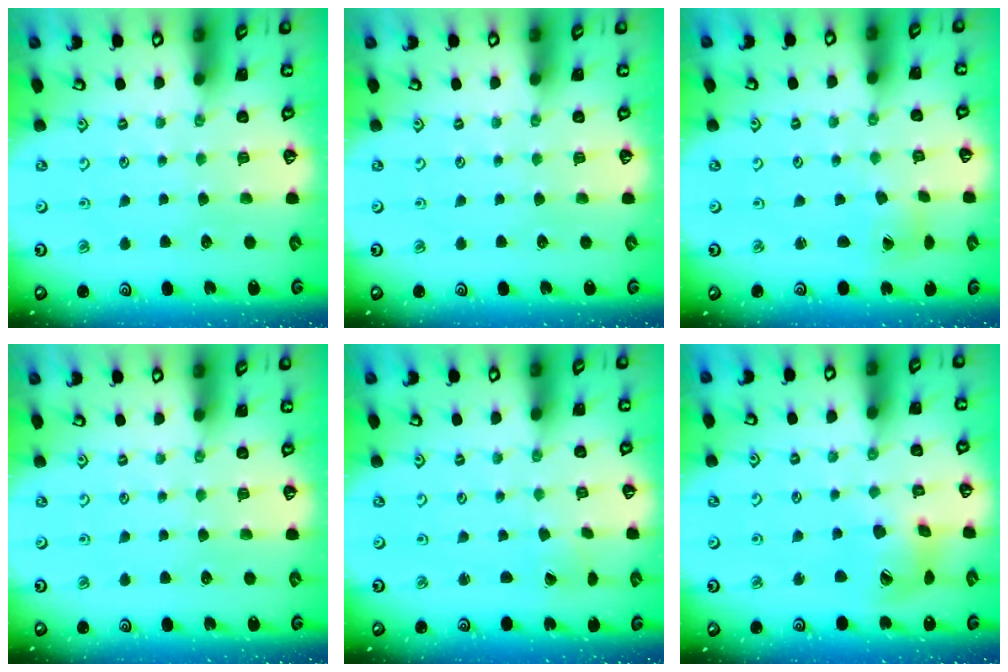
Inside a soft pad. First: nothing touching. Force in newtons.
{"total": 0.0}
{"total": 0.6, "press": 0.6, "slide": 0.2}
{"total": 0.0}
{"total": 0.0}
{"total": 11.4, "press": 11.3, "slide": 1.3}